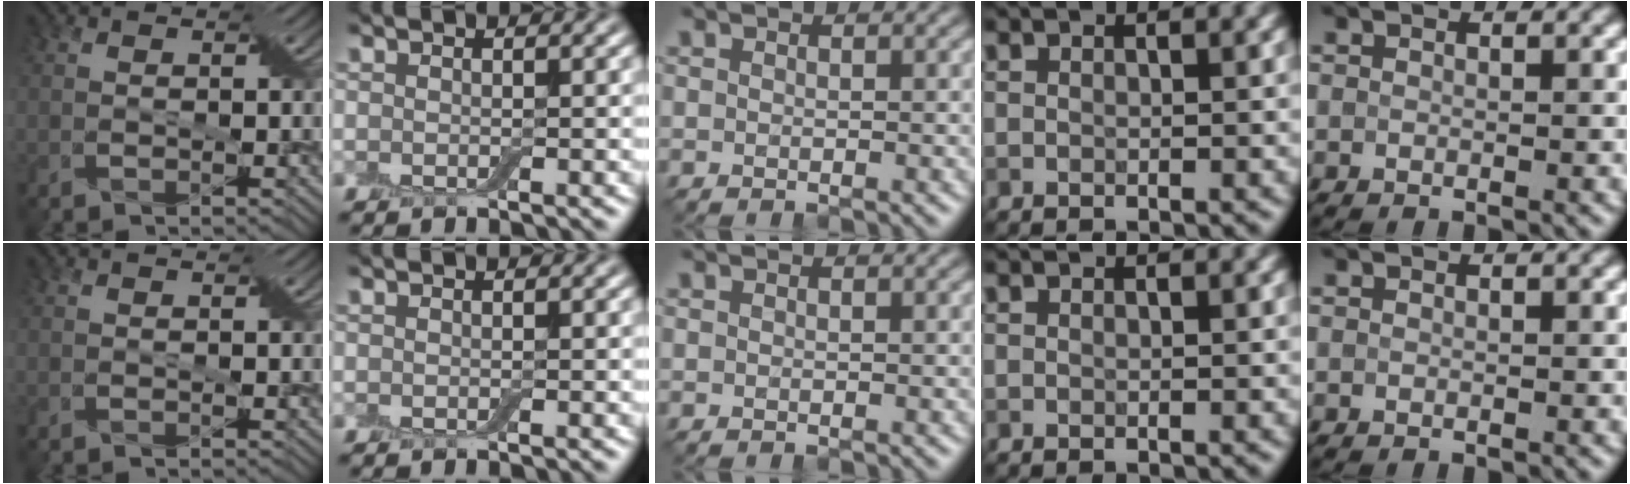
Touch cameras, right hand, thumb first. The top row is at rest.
{}